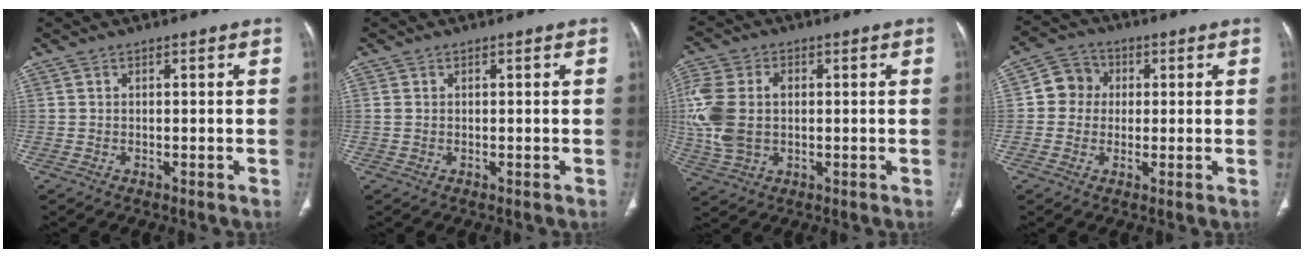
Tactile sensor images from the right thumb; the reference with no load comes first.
{"total": 0.9, "force": [0.1, 0.7, 0.6], "torque": [-0.019, 0.002, 0.005]}
{"total": 12.5, "force": [0.7, 8.6, 9.1], "torque": [-0.216, 0.011, 0.019]}
{"total": 6.3, "force": [0.5, 5.9, 2.3], "torque": [-0.016, 0.013, -0.002]}